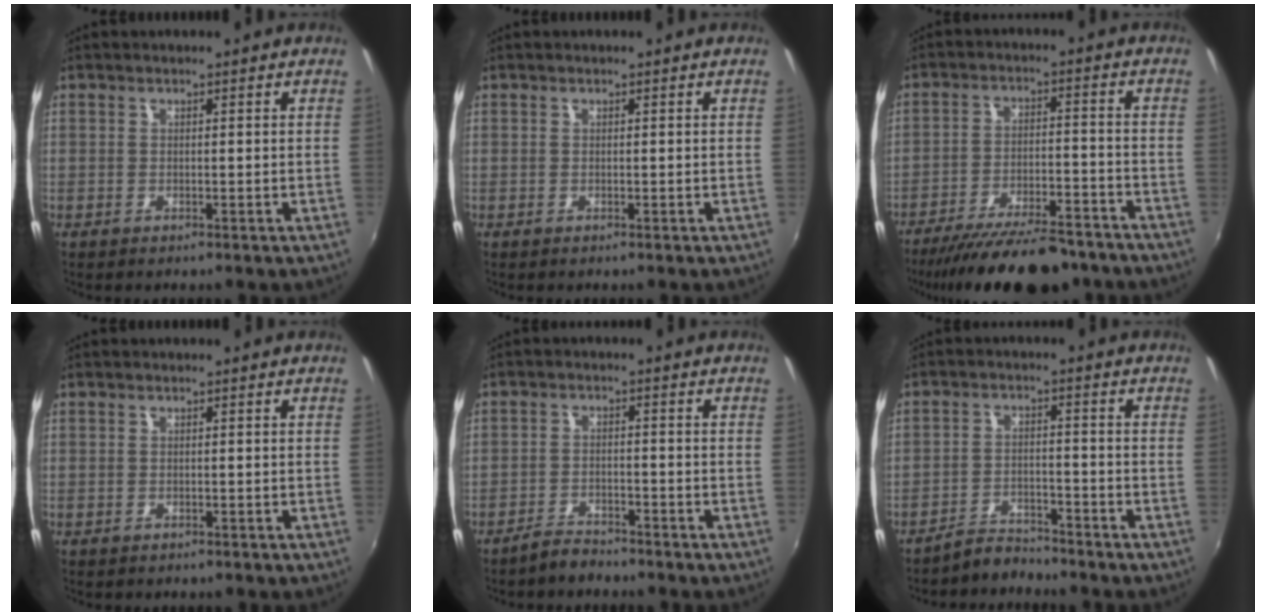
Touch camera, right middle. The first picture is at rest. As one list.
[{"total": 0.0}, {"total": 18.5, "force": [-15.7, 4.5, 8.7], "torque": [-0.163, -0.020, -0.227]}, {"total": 0.5, "force": [-0.4, 0.4, 0.1], "torque": [-0.003, 0.000, -0.004]}, {"total": 3.7, "force": [-3.5, 1.0, 0.9], "torque": [-0.031, 0.004, -0.059]}, {"total": 4.5, "force": [-4.4, 0.8, 0.1], "torque": [-0.011, 0.012, -0.074]}]